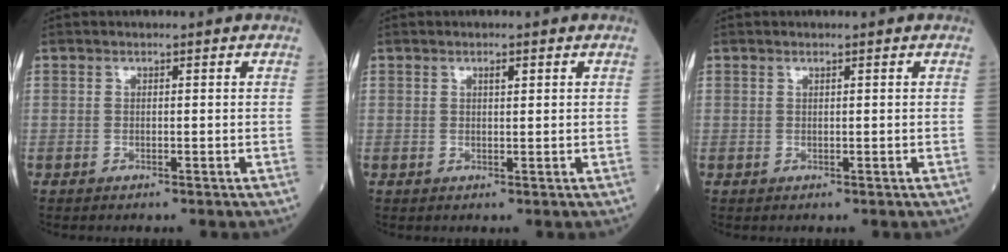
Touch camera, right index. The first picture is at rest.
{"total": 1.0, "force": [0.5, 0.2, 0.8], "torque": [-0.014, -0.001, 0.007]}
{"total": 0.0}